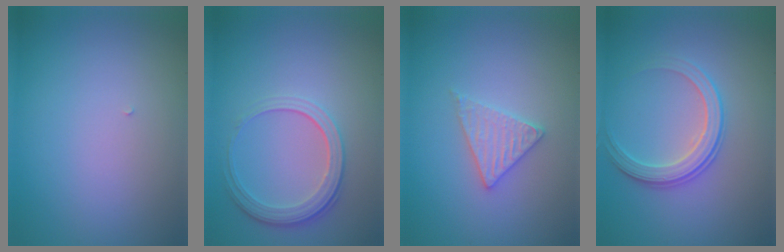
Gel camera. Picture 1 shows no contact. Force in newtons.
{"total": 3.7, "press": 2.8, "slide": 2.3}
{"total": 2.4, "press": 2.4, "slide": 0.3}
{"total": 2.9, "press": 2.8, "slide": 0.6}